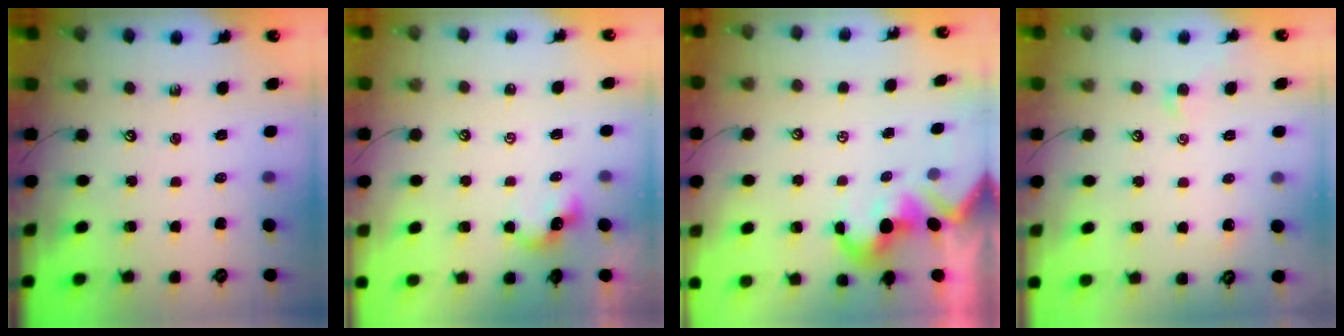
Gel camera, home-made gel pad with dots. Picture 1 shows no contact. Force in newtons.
{"total": 1.1, "press": 1.1, "slide": 0.3}
{"total": 2.4, "press": 2.1, "slide": 1.1}
{"total": 0.8, "press": 0.5, "slide": 0.5}